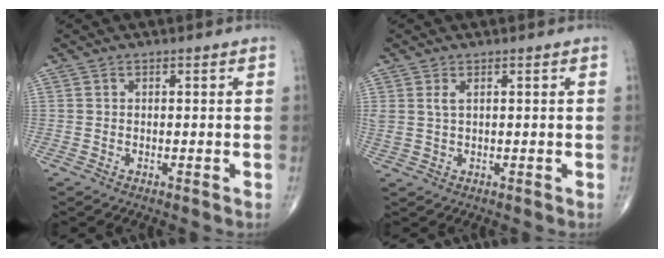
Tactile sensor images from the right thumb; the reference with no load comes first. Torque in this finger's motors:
{"motor_torque": [0.01, 0.01, 0.26, 0.28, 0.02]}